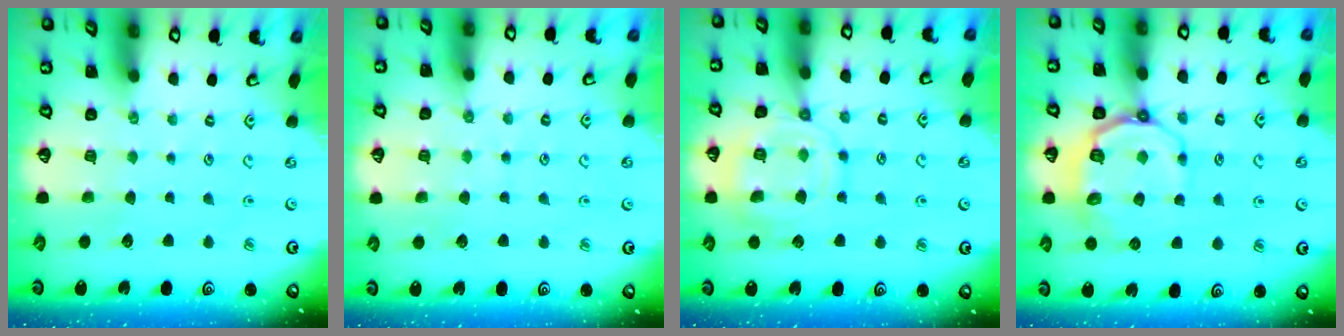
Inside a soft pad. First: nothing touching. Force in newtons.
{"total": 5.4, "press": 5.4, "slide": 0.6}
{"total": 11.9, "press": 11.9, "slide": 0.7}
{"total": 10.2, "press": 9.7, "slide": 3.1}